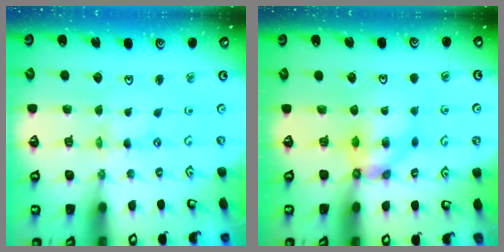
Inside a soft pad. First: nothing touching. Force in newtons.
{"total": 6.1, "press": 6.1, "slide": 0.2}